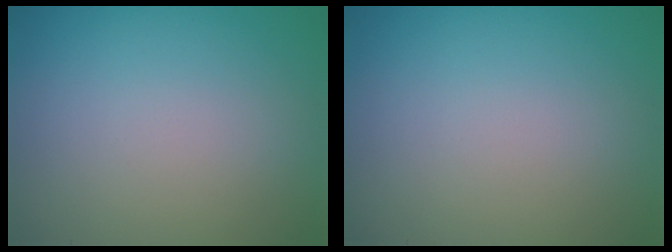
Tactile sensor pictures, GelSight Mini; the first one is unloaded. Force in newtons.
{"total": 0.0}